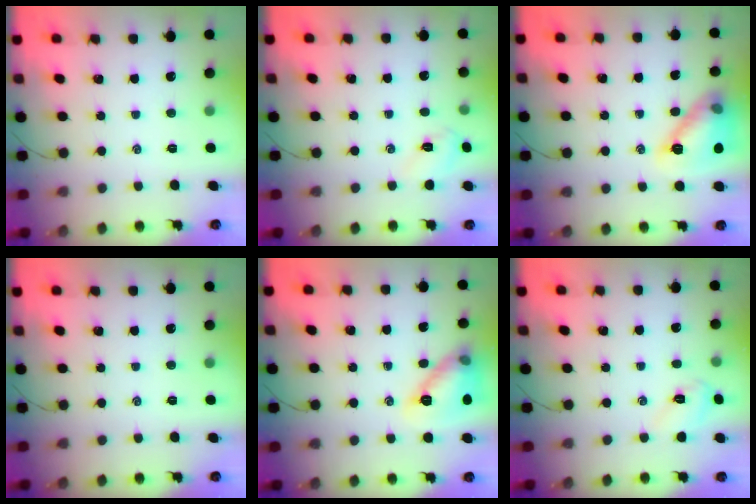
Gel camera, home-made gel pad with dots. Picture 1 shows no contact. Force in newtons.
{"total": 3.6, "press": 3.5, "slide": 0.9}
{"total": 12.8, "press": 12.8, "slide": 0.5}
{"total": 0.0}
{"total": 12.9, "press": 12.9, "slide": 0.3}
{"total": 4.8, "press": 4.6, "slide": 1.2}